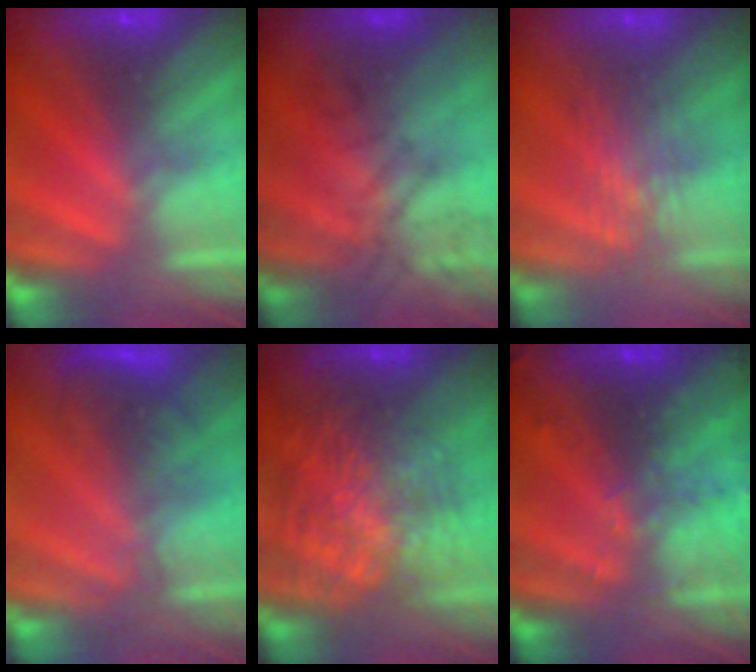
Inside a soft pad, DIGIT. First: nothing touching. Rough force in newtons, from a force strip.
{"total": 4.4}
{"total": 2.7}
{"total": 3.0}
{"total": 7.5}
{"total": 2.9}